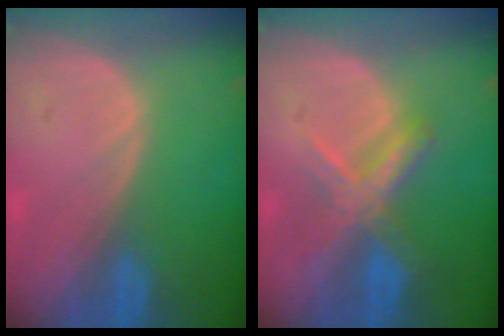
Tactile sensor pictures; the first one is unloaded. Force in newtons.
{"total": 7.2, "press": 6.1, "slide": 3.9}